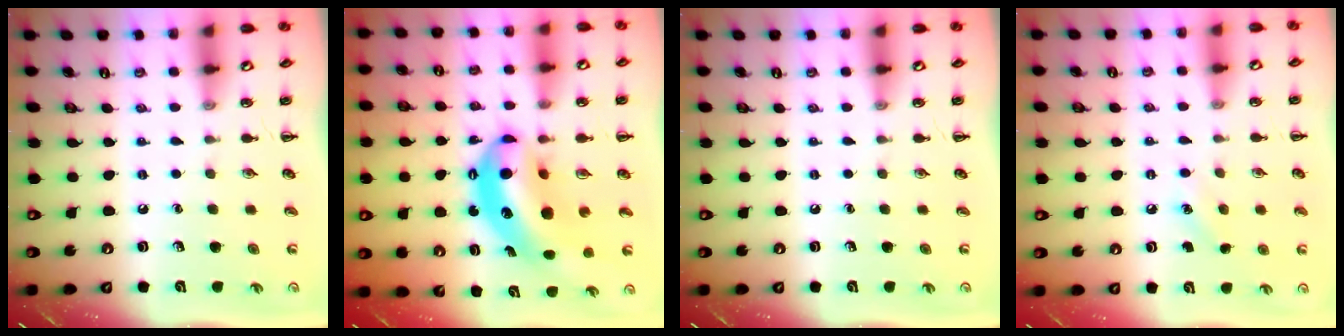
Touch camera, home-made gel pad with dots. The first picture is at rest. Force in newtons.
{"total": 12.9, "press": 12.4, "slide": 3.4}
{"total": 0.0}
{"total": 6.9, "press": 6.6, "slide": 2.1}